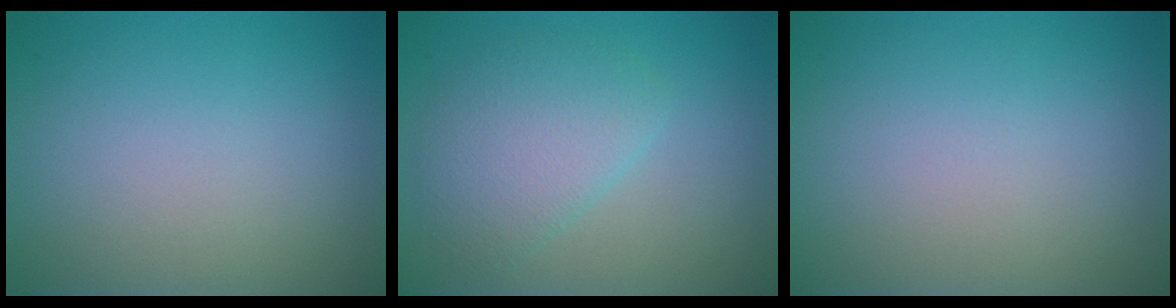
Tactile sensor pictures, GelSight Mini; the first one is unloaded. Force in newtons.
{"total": 3.9, "press": 3.9, "slide": 0.1}
{"total": 0.0}